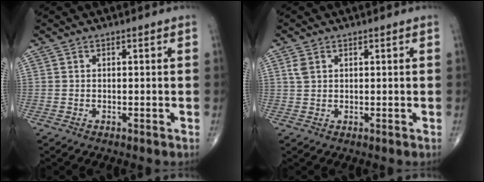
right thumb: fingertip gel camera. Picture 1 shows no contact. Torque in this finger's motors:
{"motor_torque": [-0.15, 0.13, 0.00, -0.03, 0.09]}